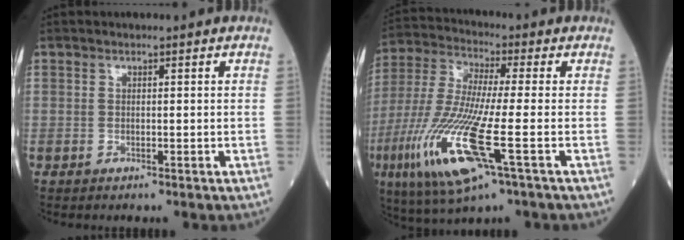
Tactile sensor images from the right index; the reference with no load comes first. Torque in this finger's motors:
{"motor_torque": [1.22, -0.92, 1.05, 0.21]}